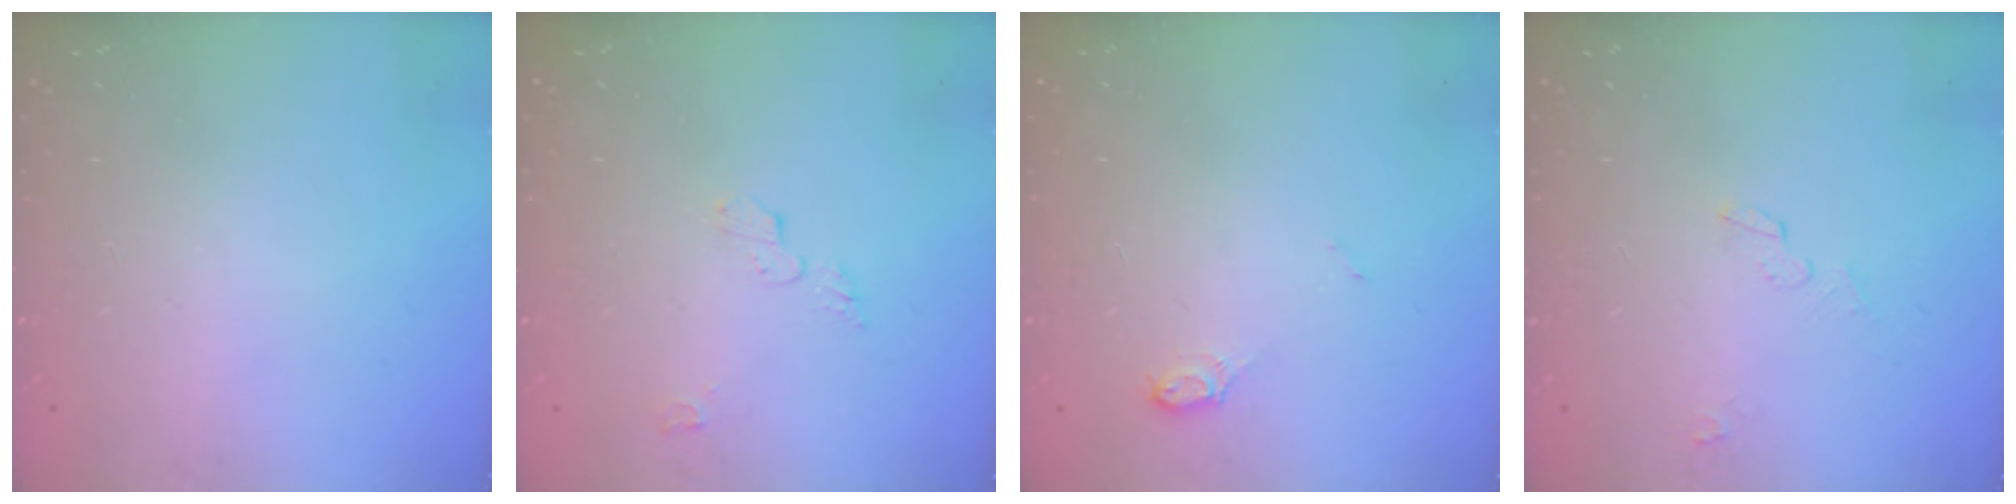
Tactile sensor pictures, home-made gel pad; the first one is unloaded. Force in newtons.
{"total": 4.9, "press": 4.8, "slide": 0.5}
{"total": 5.5, "press": 5.4, "slide": 0.6}
{"total": 2.6, "press": 2.3, "slide": 1.2}